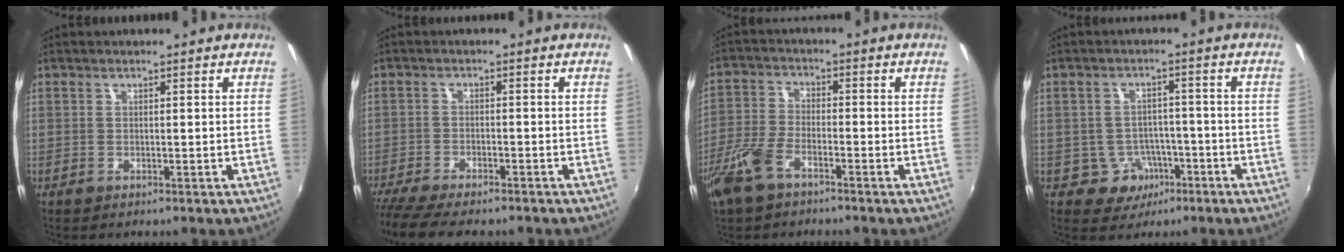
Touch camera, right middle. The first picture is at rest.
{"total": 10.7, "force": [-9.1, 1.8, 5.3], "torque": [-0.124, -0.044, -0.155]}
{"total": 8.2, "force": [-5.4, 3.5, 5.2], "torque": [-0.121, -0.003, -0.110]}
{"total": 5.2, "force": [-2.7, 4.3, 0.9], "torque": [-0.027, 0.014, -0.028]}